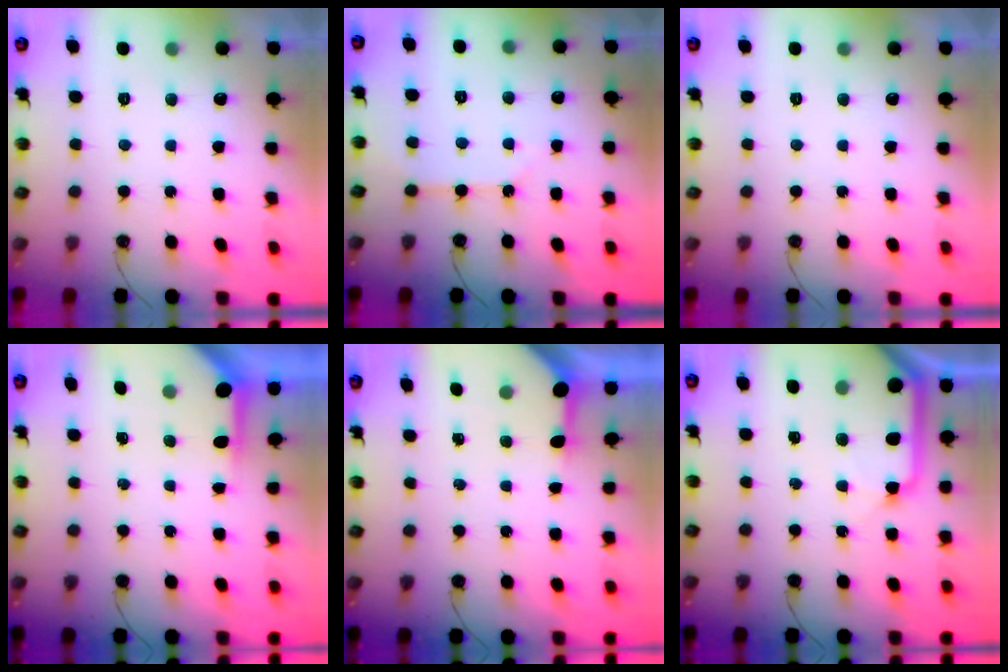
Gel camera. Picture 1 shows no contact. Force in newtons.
{"total": 2.6, "press": 2.5, "slide": 0.3}
{"total": 0.0}
{"total": 3.9, "press": 3.8, "slide": 0.3}
{"total": 3.3, "press": 3.2, "slide": 0.3}
{"total": 11.7, "press": 11.6, "slide": 1.4}